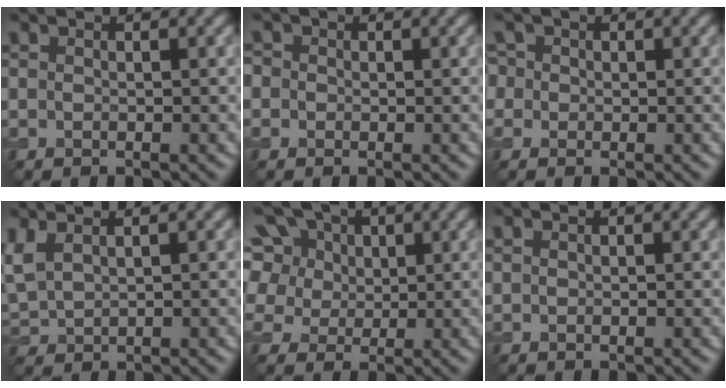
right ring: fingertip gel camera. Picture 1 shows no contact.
{"total": 1.5, "force": [0.4, 1.4, 0.4], "torque": [-0.003, 0.005, -0.011]}
{"total": 2.8, "force": [1.0, 2.4, 1.1], "torque": [-0.017, 0.018, -0.004]}
{"total": 2.7, "force": [1.4, 1.4, 1.9], "torque": [-0.059, 0.009, 0.037]}
{"total": 11.7, "force": [5.7, 8.4, 5.9], "torque": [-0.126, 0.039, 0.080]}
{"total": 0.0}